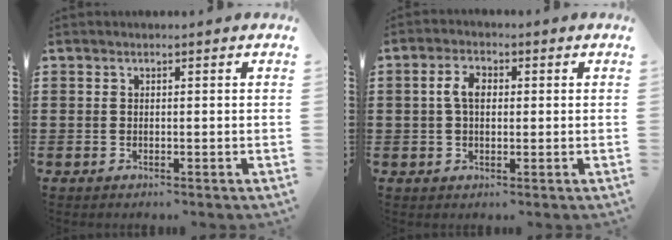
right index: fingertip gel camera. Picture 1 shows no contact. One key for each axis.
{"total": 3.9, "fx": 0.4, "fy": 2.2, "fz": 3.2, "tx": -0.074, "ty": 0.008, "tz": 0.003}